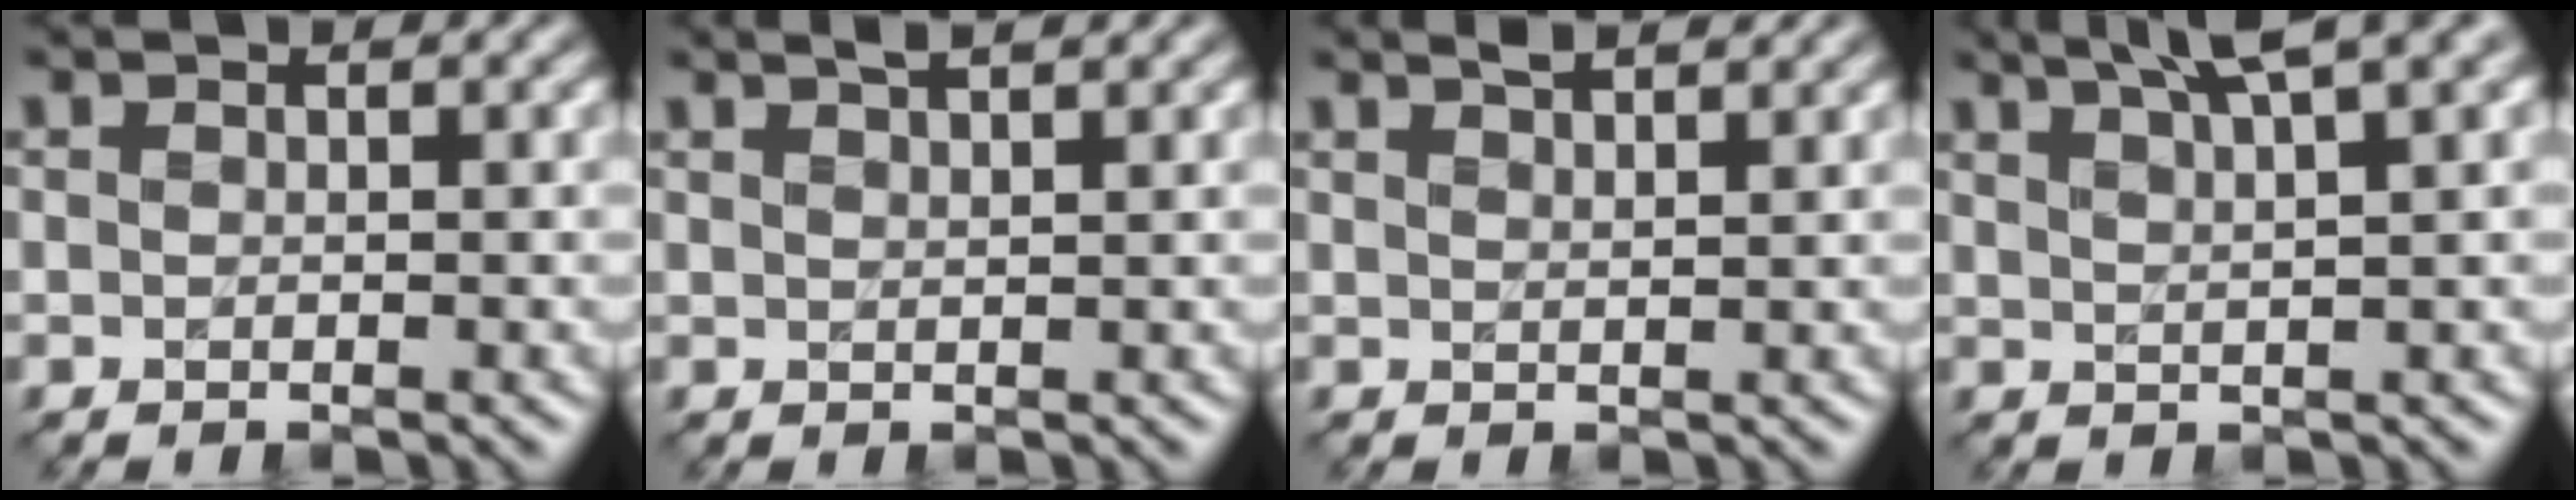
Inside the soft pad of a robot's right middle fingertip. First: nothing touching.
{"total": 2.7, "force": [2.0, 0.9, 1.6], "torque": [0.003, 0.012, 0.004]}
{"total": 2.9, "force": [2.3, 0.8, 1.5], "torque": [0.002, 0.013, 0.014]}
{"total": 5.9, "force": [4.2, 1.0, 4.1], "torque": [-0.047, 0.024, 0.050]}